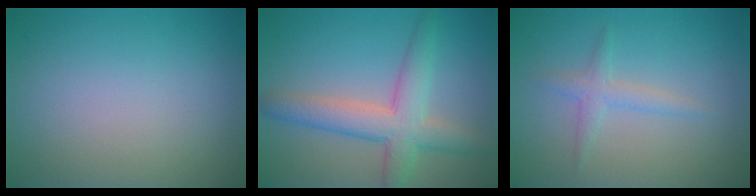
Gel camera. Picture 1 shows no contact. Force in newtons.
{"total": 5.1, "press": 5.1, "slide": 0.3}
{"total": 1.7, "press": 1.7, "slide": 0.1}